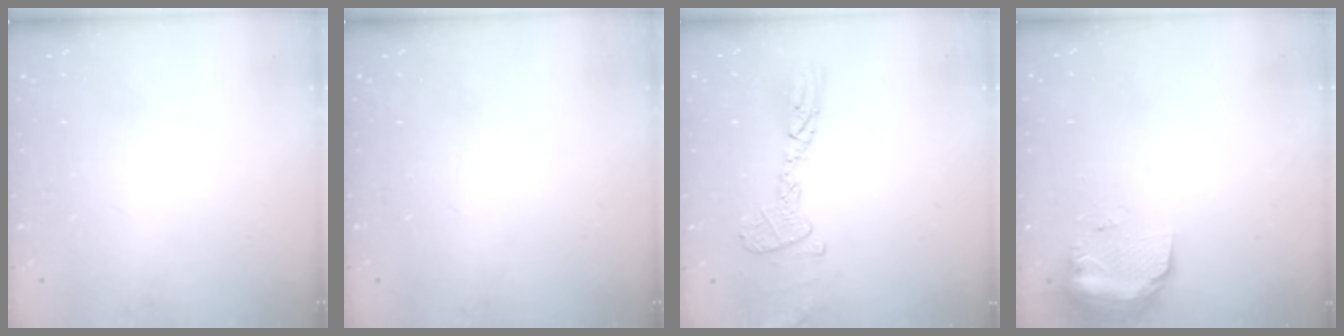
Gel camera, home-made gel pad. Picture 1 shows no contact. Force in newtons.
{"total": 0.0}
{"total": 12.1, "press": 12.0, "slide": 0.9}
{"total": 9.7, "press": 9.6, "slide": 0.9}